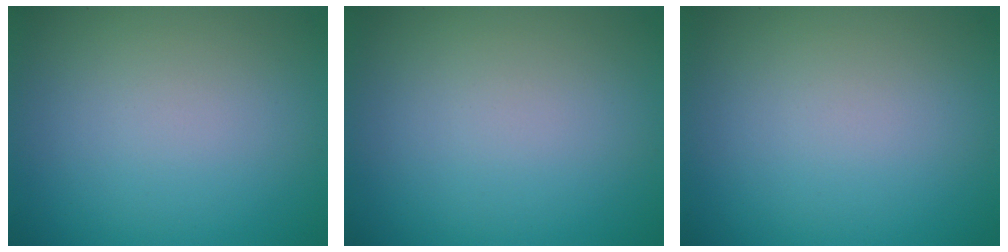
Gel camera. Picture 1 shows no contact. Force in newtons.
{"total": 0.0}
{"total": 0.0}